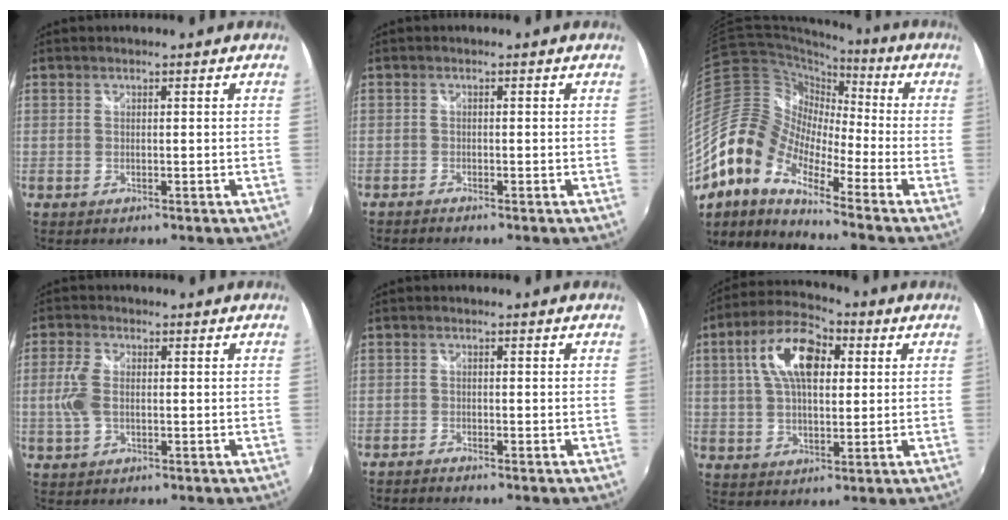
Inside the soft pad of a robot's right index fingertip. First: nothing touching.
{"total": 0.9, "force": [-0.9, -0.1, 0.2], "torque": [-0.010, -0.006, -0.020]}
{"total": 15.7, "force": [-8.2, 7.8, 10.9], "torque": [-0.187, -0.001, -0.183]}
{"total": 5.0, "force": [-0.3, 2.8, 4.1], "torque": [-0.093, 0.003, -0.004]}
{"total": 1.5, "force": [-1.4, -0.1, 0.3], "torque": [-0.017, -0.008, -0.030]}
{"total": 12.9, "force": [3.7, 6.6, 10.5], "torque": [-0.192, 0.031, 0.057]}